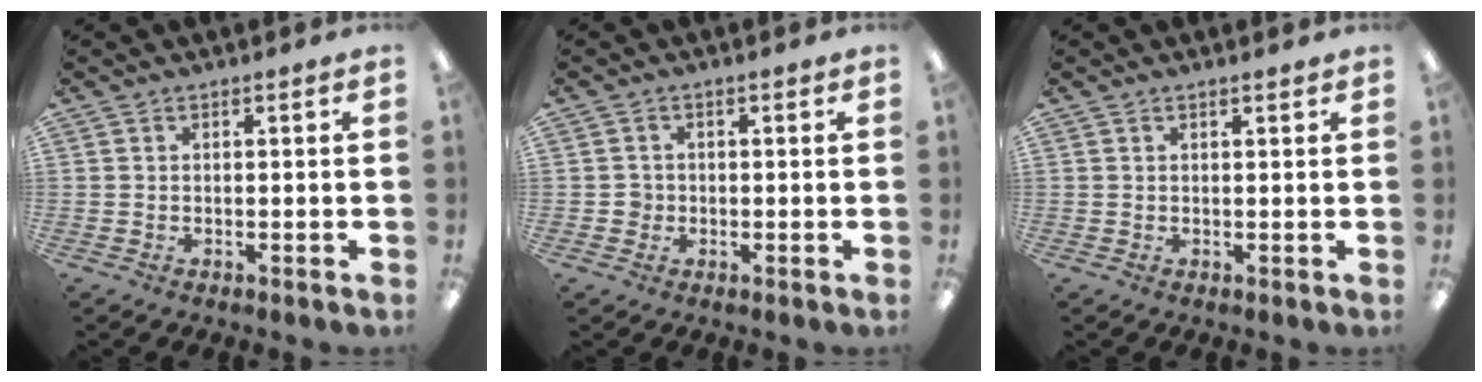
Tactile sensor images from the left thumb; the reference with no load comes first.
{"total": 2.1, "force": [-0.3, 2.0, 0.3], "torque": [0.001, 0.001, -0.011]}
{"total": 0.8, "force": [0.7, 0.1, 0.5], "torque": [-0.010, 0.000, 0.012]}